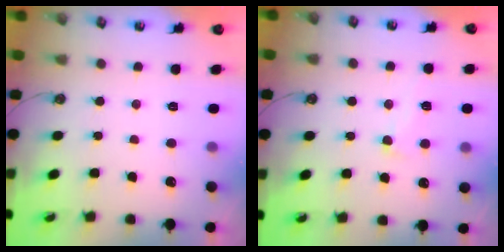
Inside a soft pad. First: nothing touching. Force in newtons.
{"total": 1.8, "press": 1.5, "slide": 0.9}